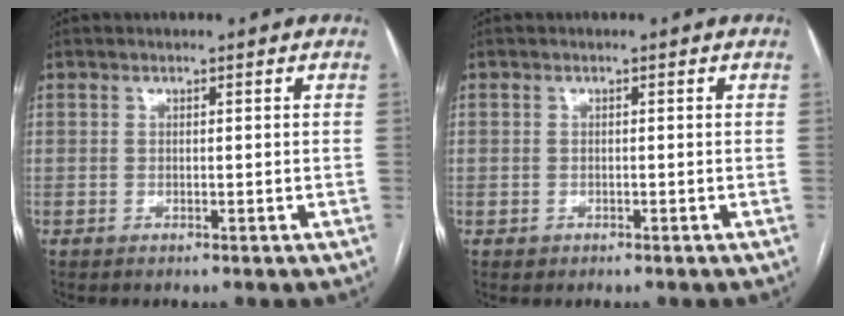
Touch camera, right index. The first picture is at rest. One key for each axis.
{"total": 0.9, "fx": -0.2, "fy": 0.9, "fz": 0.0, "tx": 0.003, "ty": 0.006, "tz": -0.006}